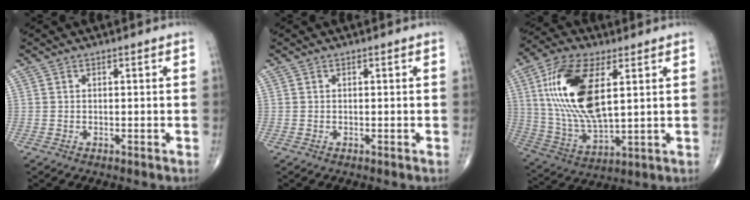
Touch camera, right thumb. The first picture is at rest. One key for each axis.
{"total": 0.0}
{"total": 19.1, "fx": 5.1, "fy": 8.5, "fz": 16.3, "tx": -0.328, "ty": -0.014, "tz": 0.100}